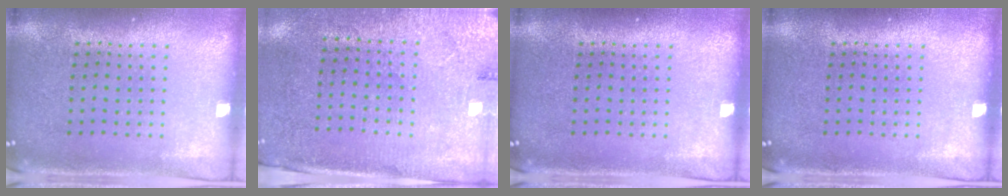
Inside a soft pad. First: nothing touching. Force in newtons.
{"total": 2.7, "press": 2.4, "slide": 1.3}
{"total": 0.0}
{"total": 0.0}